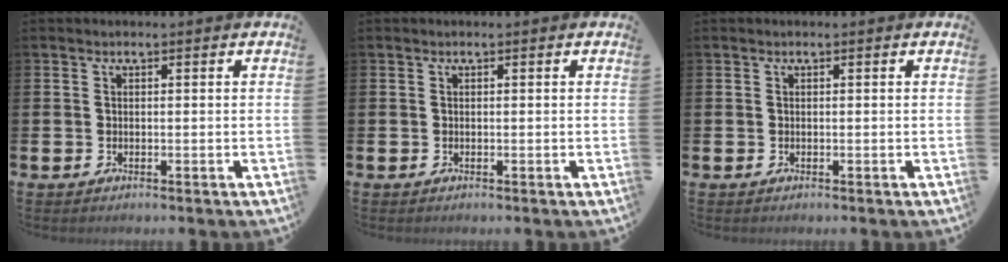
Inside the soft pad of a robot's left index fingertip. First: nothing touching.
{"total": 0.0}
{"total": 0.0}